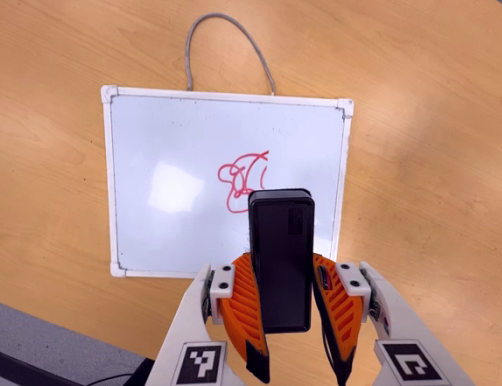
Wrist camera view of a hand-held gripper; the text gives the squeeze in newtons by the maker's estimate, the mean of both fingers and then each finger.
{"total": 7.2, "left": 6.1, "right": 8.2}